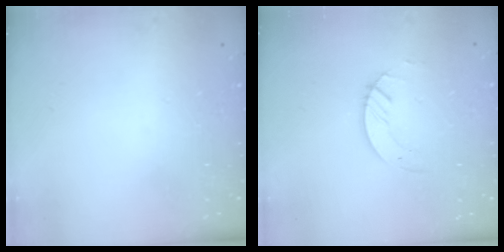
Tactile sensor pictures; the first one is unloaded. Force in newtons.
{"total": 2.6, "press": 2.6, "slide": 0.3}